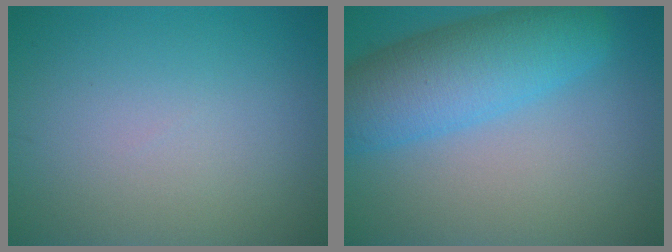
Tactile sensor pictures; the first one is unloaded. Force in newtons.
{"total": 7.9, "press": 7.9, "slide": 0.3}